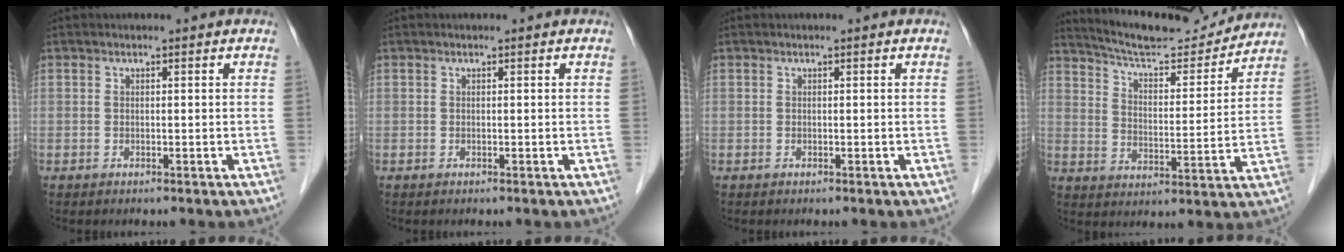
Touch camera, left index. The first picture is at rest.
{"total": 0.0}
{"total": 0.0}
{"total": 14.8, "force": [14.2, 1.6, 3.8], "torque": [-0.067, -0.003, 0.216]}